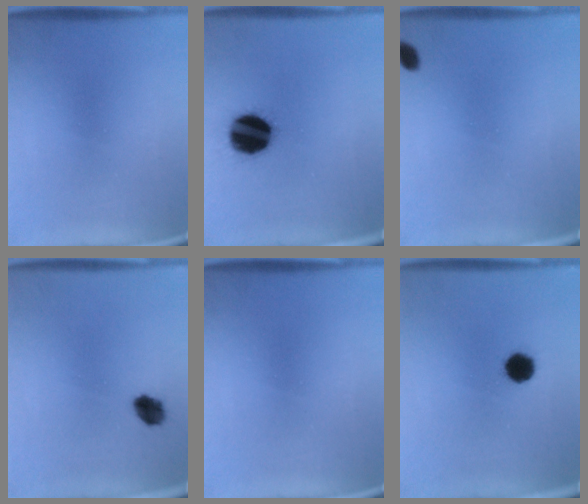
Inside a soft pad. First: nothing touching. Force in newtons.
{"total": 17.1}
{"total": 1.8}
{"total": 4.6}
{"total": 0.0}
{"total": 5.9}